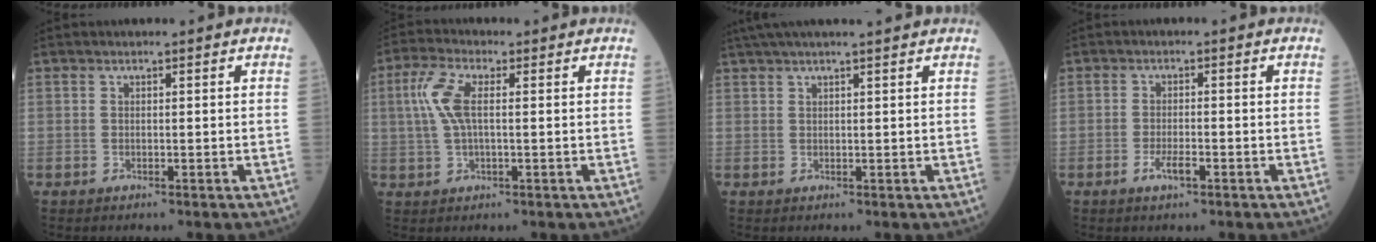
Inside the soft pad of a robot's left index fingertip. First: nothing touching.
{"total": 5.8, "force": [0.8, 1.7, 5.5], "torque": [-0.139, 0.013, 0.016]}
{"total": 7.6, "force": [6.5, -0.5, 4.0], "torque": [-0.064, 0.036, 0.090]}
{"total": 2.6, "force": [-1.5, 0.5, 2.1], "torque": [-0.043, -0.002, -0.029]}